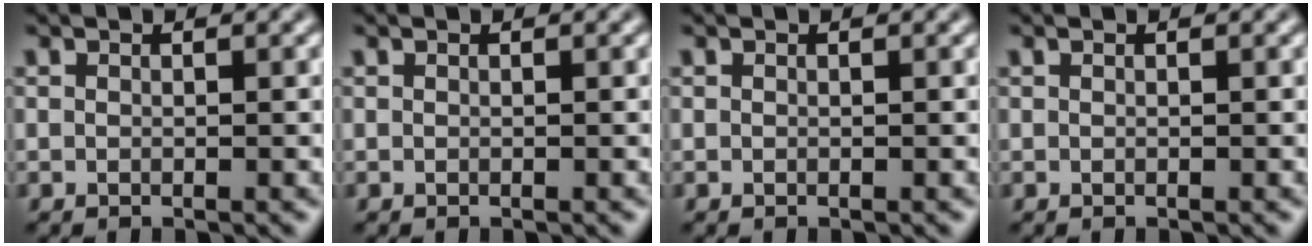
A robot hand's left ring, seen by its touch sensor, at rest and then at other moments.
{"total": 0.0}
{"total": 0.0}
{"total": 0.0}